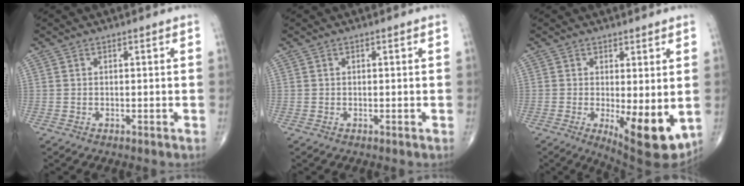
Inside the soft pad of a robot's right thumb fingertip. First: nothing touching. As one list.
[{"total": 0.0}, {"total": 10.6, "force": [-1.7, 3.7, 9.8], "torque": [-0.133, -0.027, -0.015]}]